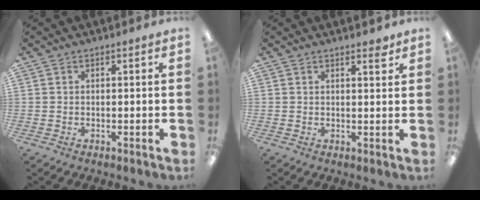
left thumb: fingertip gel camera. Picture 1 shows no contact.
{"total": 2.1, "force": [1.8, 0.4, 1.1], "torque": [-0.008, -0.007, 0.028]}